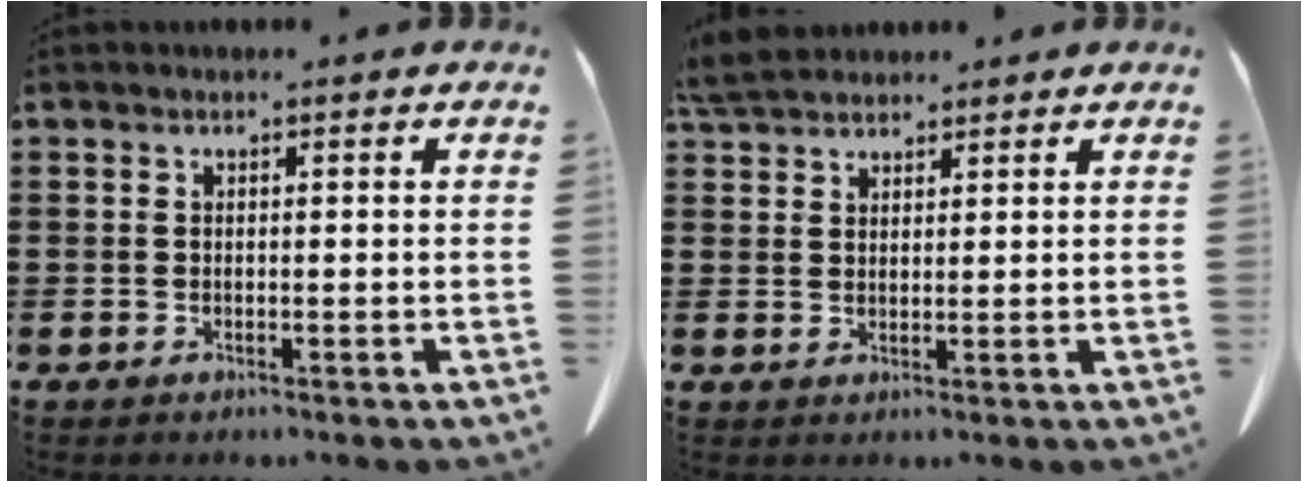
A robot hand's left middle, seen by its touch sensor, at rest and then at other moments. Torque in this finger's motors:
{"motor_torque": [1.00, 0.78, 0.13, 0.07]}